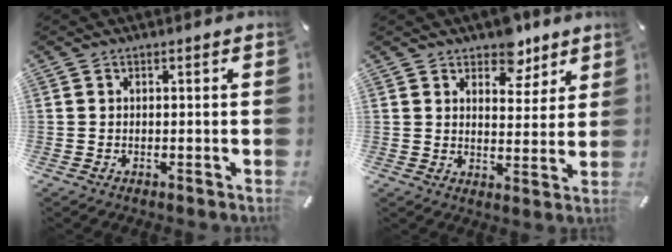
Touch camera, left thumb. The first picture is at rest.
{"total": 7.9, "force": [6.3, 4.6, 1.7], "torque": [-0.005, -0.047, 0.109]}